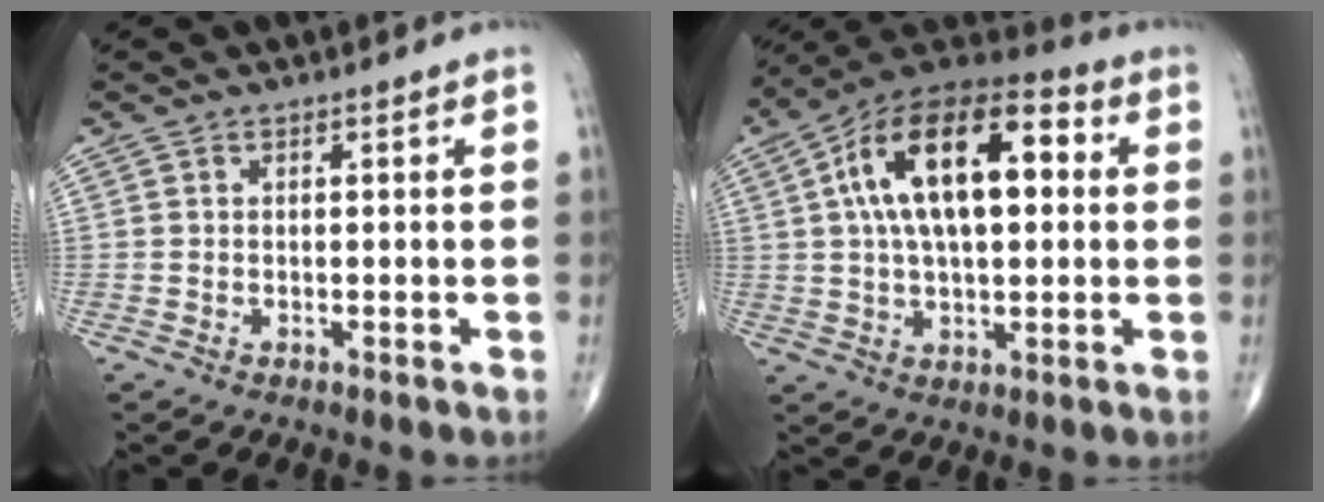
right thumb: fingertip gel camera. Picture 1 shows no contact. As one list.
[{"total": 20.9, "force": [4.0, 10.4, 17.7], "torque": [-0.286, 0.026, 0.053]}]